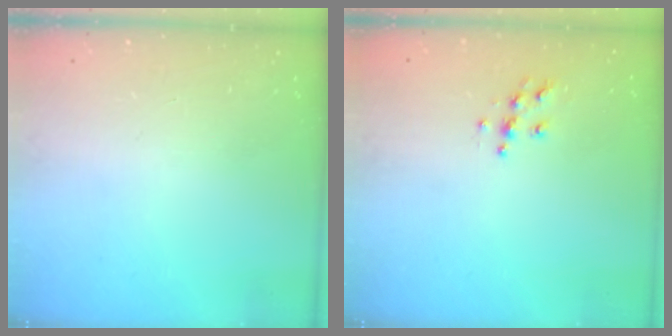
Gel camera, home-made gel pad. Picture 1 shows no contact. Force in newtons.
{"total": 6.4, "press": 6.4, "slide": 0.3}